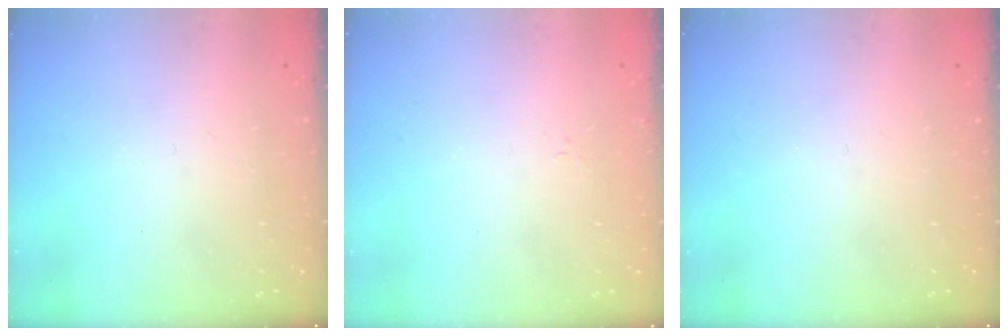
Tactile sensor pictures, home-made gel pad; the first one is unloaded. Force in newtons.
{"total": 1.1, "press": 1.1, "slide": 0.2}
{"total": 0.0}